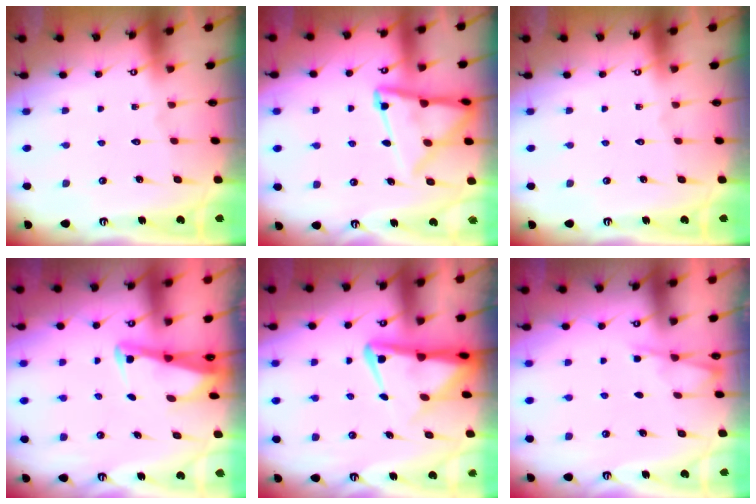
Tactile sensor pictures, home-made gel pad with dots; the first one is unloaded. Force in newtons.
{"total": 13.1, "press": 13.1, "slide": 1.4}
{"total": 0.0}
{"total": 2.6, "press": 2.6, "slide": 0.2}
{"total": 7.4, "press": 7.4, "slide": 0.8}
{"total": 3.2, "press": 3.1, "slide": 0.5}